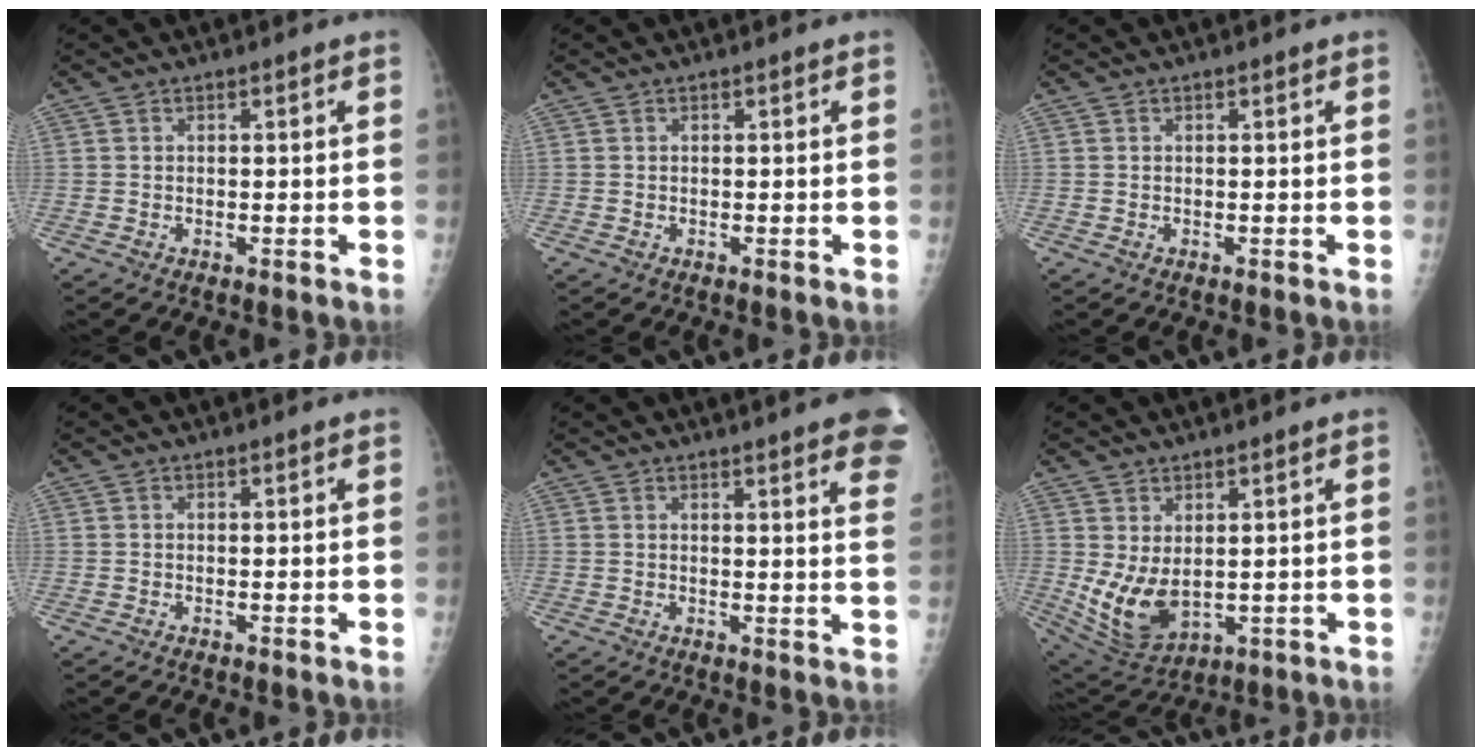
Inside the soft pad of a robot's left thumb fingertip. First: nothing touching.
{"total": 0.0}
{"total": 0.0}
{"total": 0.0}
{"total": 12.7, "force": [8.4, 2.0, 9.3], "torque": [-0.096, -0.023, 0.081]}
{"total": 9.6, "force": [0.8, 5.7, 7.7], "torque": [-0.133, -0.023, 0.039]}